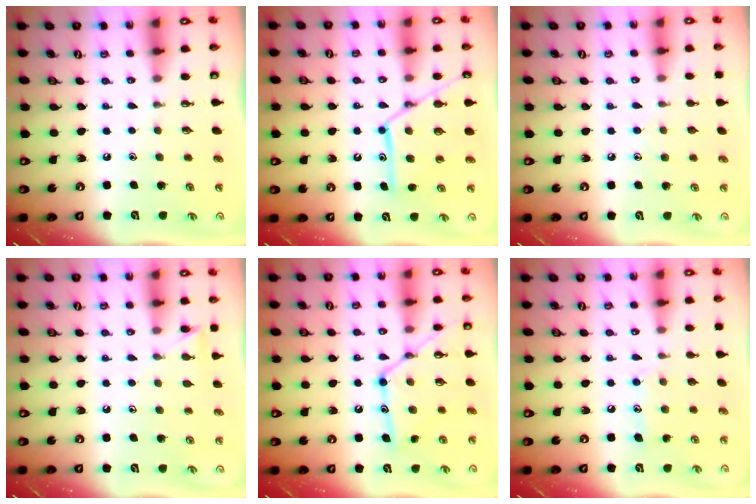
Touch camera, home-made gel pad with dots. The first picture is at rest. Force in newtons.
{"total": 15.8, "press": 15.7, "slide": 1.2}
{"total": 6.0, "press": 5.9, "slide": 0.7}
{"total": 7.0, "press": 7.0, "slide": 0.7}
{"total": 15.8, "press": 15.7, "slide": 1.4}
{"total": 9.6, "press": 9.6, "slide": 0.6}